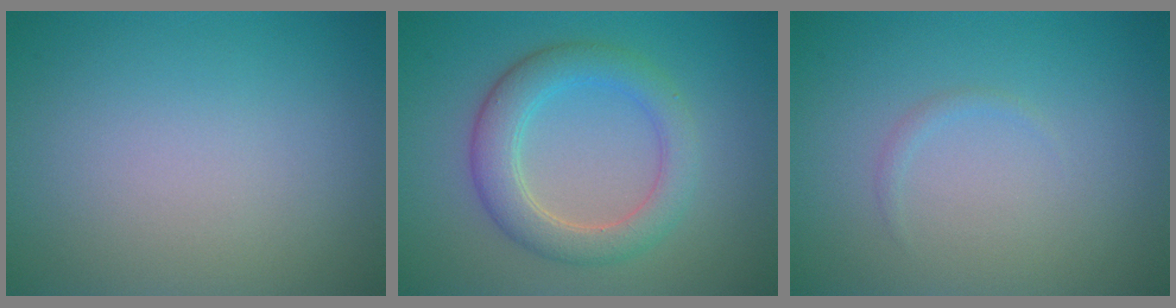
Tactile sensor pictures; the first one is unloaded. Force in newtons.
{"total": 4.5, "press": 4.5, "slide": 0.4}
{"total": 0.5, "press": 0.5, "slide": 0.0}